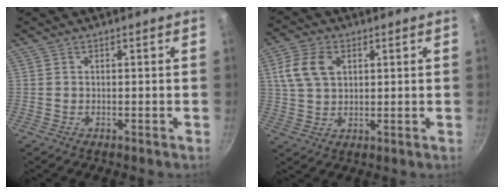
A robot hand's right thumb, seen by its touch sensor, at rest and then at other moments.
{"total": 8.3, "force": [2.7, 5.6, 5.6], "torque": [-0.097, 0.003, 0.050]}